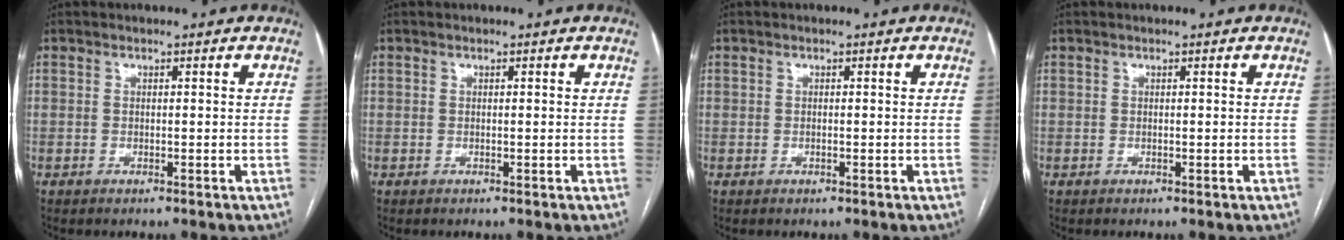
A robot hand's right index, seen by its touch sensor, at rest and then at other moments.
{"total": 0.0}
{"total": 0.0}
{"total": 0.0}